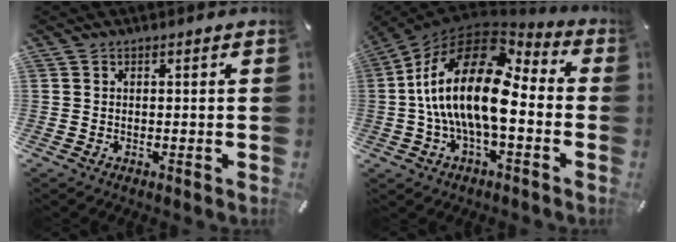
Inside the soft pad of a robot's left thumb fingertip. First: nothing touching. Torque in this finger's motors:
{"motor_torque": [2.31, 2.69, 2.77, 0.00, 0.86]}